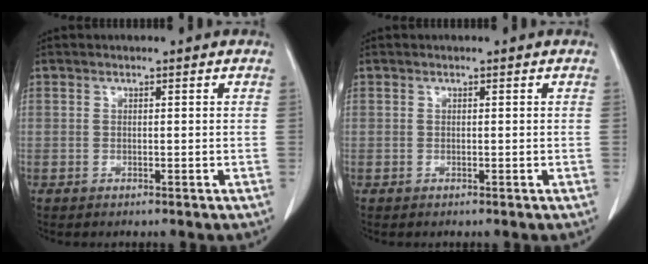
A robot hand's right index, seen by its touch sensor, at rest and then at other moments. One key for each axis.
{"total": 0.0}